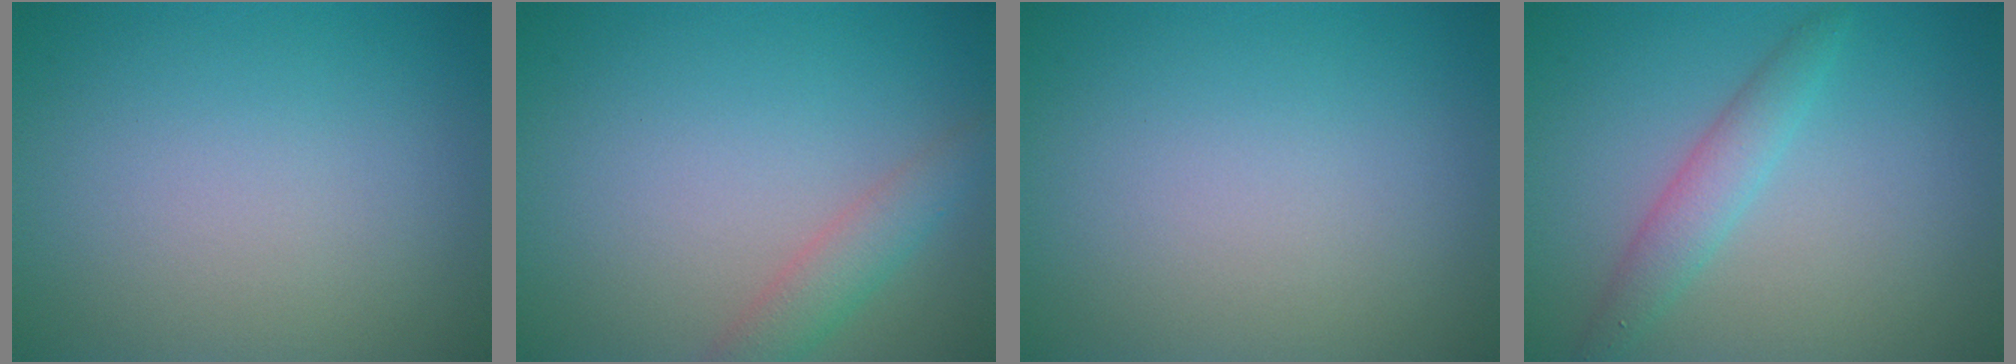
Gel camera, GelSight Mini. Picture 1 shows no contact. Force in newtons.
{"total": 2.5, "press": 2.5, "slide": 0.1}
{"total": 0.0}
{"total": 2.4, "press": 2.4, "slide": 0.1}